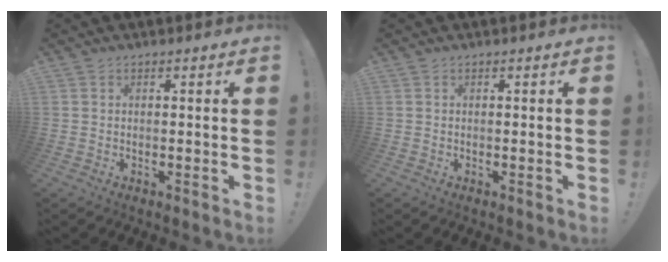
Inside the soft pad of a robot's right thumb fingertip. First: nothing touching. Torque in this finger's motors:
{"motor_torque": [0.00, 0.00, 0.05, -0.03, 0.00]}